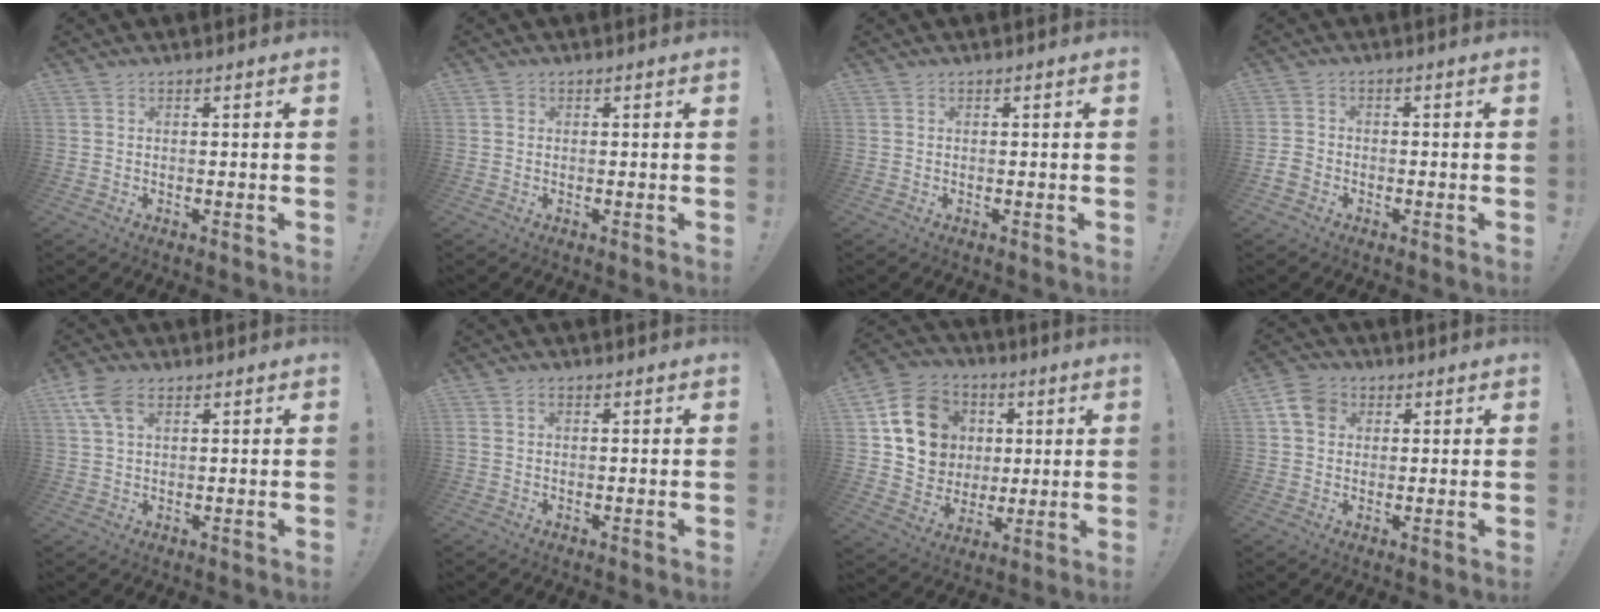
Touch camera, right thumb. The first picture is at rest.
{"total": 0.8, "force": [0.2, 0.8, 0.1], "torque": [0.006, 0.000, 0.001]}
{"total": 0.0}
{"total": 3.7, "force": [-1.8, 2.8, 1.7], "torque": [-0.037, 0.005, -0.034]}
{"total": 6.9, "force": [3.2, 3.9, 4.7], "torque": [-0.092, -0.002, 0.062]}
{"total": 1.1, "force": [-0.2, 0.7, 0.8], "torque": [-0.017, 0.003, -0.004]}
{"total": 17.5, "force": [4.8, 15.0, 7.7], "torque": [-0.092, -0.002, 0.117]}
{"total": 7.6, "force": [2.3, 6.1, 3.8], "torque": [-0.065, 0.003, 0.045]}